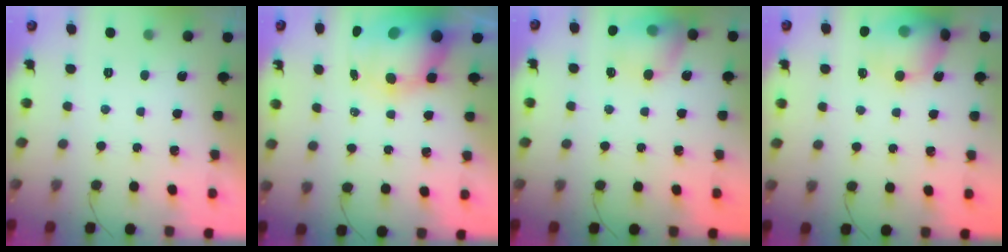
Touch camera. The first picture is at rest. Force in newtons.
{"total": 11.9, "press": 11.5, "slide": 3.1}
{"total": 13.1, "press": 13.0, "slide": 1.7}
{"total": 13.9, "press": 13.7, "slide": 2.4}